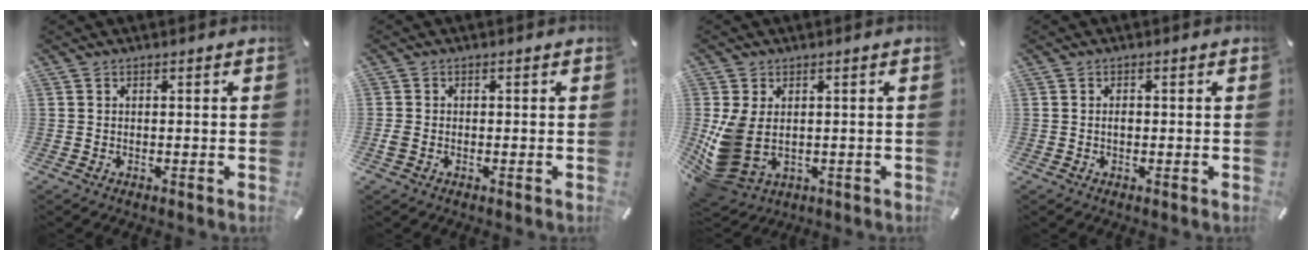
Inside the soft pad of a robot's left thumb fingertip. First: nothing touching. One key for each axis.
{"total": 1.7, "fx": -0.6, "fy": 1.0, "fz": 1.2, "tx": -0.028, "ty": -0.001, "tz": -0.013}
{"total": 9.7, "fx": 0.0, "fy": 6.7, "fz": 7.0, "tx": -0.156, "ty": -0.019, "tz": 0.004}
{"total": 1.3, "fx": -0.1, "fy": 0.7, "fz": 1.1, "tx": -0.022, "ty": 0.001, "tz": -0.003}